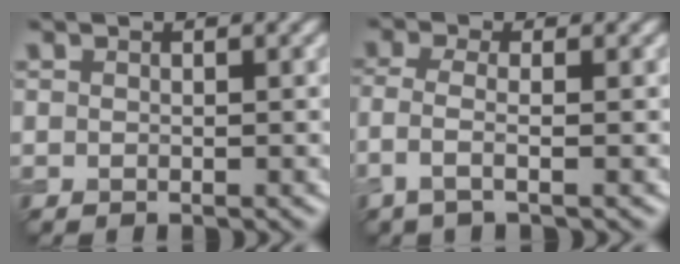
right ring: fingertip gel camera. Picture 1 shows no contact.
{"total": 2.5, "force": [-0.9, 0.7, 2.2], "torque": [-0.051, -0.003, -0.028]}